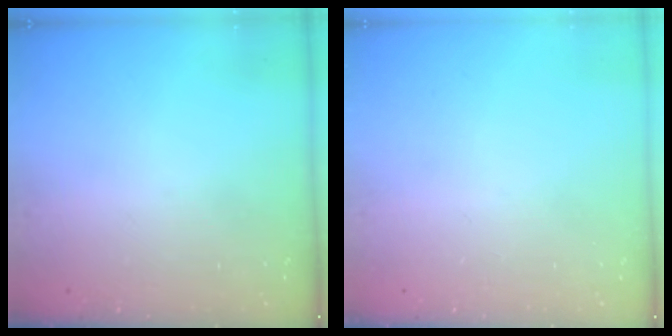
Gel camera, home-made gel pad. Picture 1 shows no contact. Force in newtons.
{"total": 0.0}